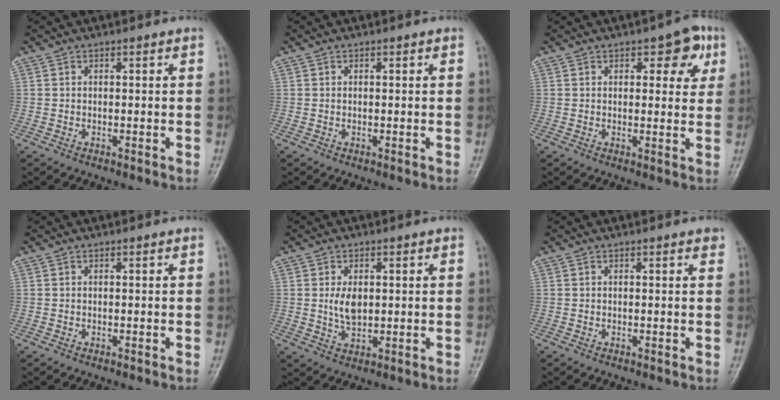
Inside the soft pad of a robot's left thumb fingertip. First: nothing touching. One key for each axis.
{"total": 0.0}
{"total": 6.6, "fx": 2.8, "fy": 3.3, "fz": 4.9, "tx": -0.028, "ty": -0.007, "tz": 0.028}
{"total": 0.0}
{"total": 4.6, "fx": 0.6, "fy": 2.8, "fz": 3.7, "tx": -0.062, "ty": -0.008, "tz": 0.015}
{"total": 1.0, "fx": 0.7, "fy": 0.3, "fz": 0.7, "tx": -0.009, "ty": -0.001, "tz": 0.005}